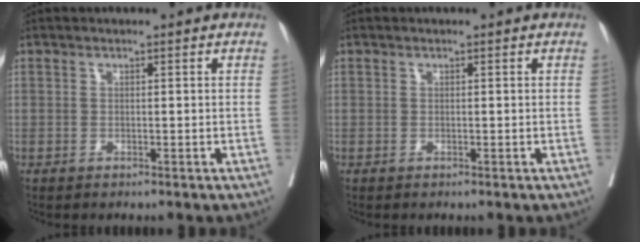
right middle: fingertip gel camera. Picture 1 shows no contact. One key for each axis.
{"total": 0.0}